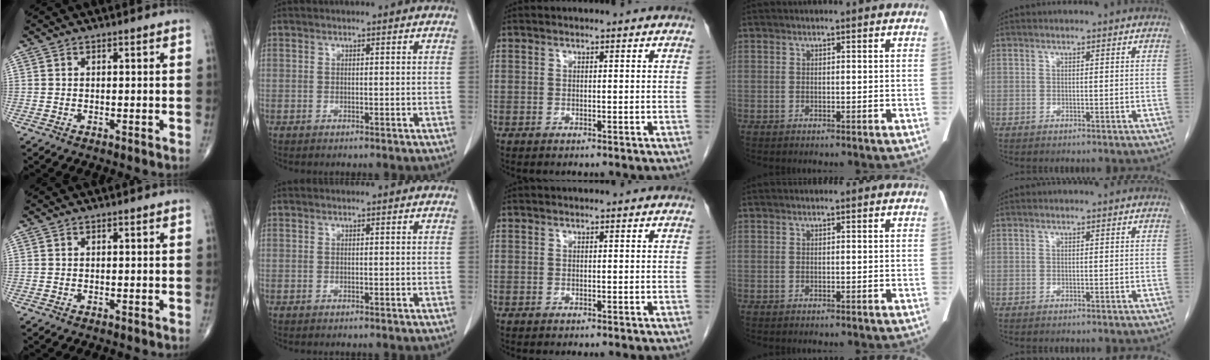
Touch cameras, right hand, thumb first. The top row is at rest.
{}